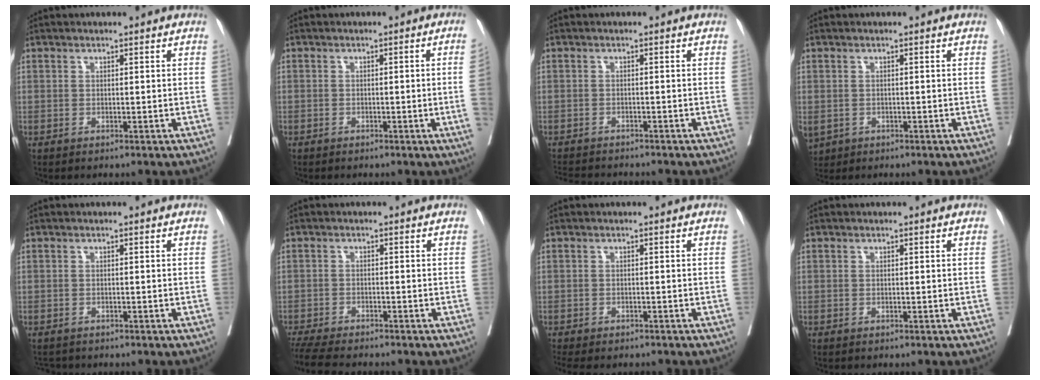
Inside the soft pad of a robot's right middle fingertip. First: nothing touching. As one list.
[{"total": 2.7, "force": [-0.6, -0.5, 2.5], "torque": [-0.032, 0.001, -0.009]}, {"total": 6.8, "force": [-6.4, 1.0, 2.0], "torque": [-0.029, -0.008, -0.095]}, {"total": 4.5, "force": [-1.9, 3.6, 1.9], "torque": [-0.050, -0.005, -0.024]}, {"total": 1.8, "force": [-1.7, 0.7, 0.0], "torque": [-0.004, -0.005, -0.027]}, {"total": 8.8, "force": [-7.9, 1.0, 3.9], "torque": [-0.060, -0.016, -0.126]}, {"total": 8.1, "force": [-7.0, 2.5, 3.2], "torque": [-0.051, -0.005, -0.093]}, {"total": 0.0}]